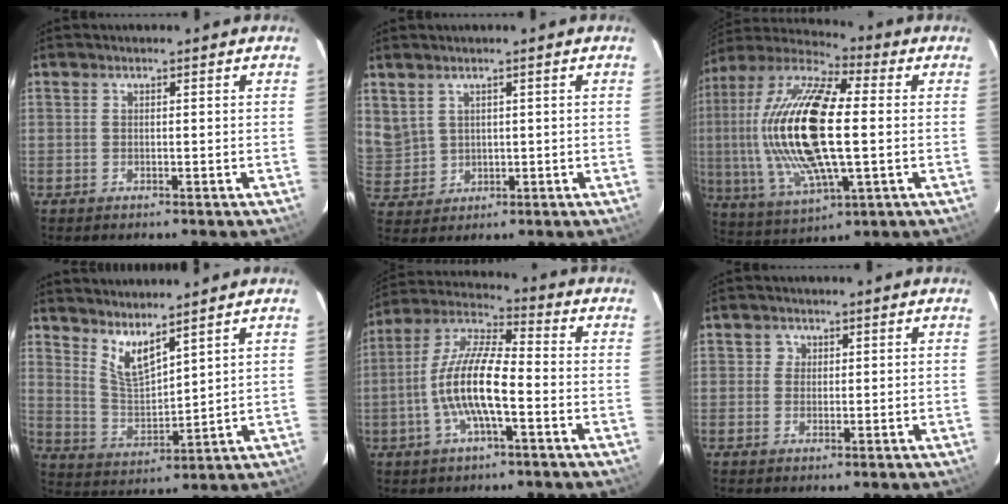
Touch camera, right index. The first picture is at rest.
{"total": 6.5, "force": [3.2, 5.2, 2.3], "torque": [-0.053, 0.011, 0.087]}
{"total": 23.7, "force": [0.7, 8.3, 22.2], "torque": [-0.443, 0.000, 0.009]}
{"total": 7.3, "force": [5.6, 1.7, 4.3], "torque": [-0.081, -0.013, 0.116]}
{"total": 12.9, "force": [-3.4, 3.2, 12.1], "torque": [-0.245, 0.005, -0.070]}
{"total": 1.9, "force": [0.4, 1.8, 0.0], "torque": [0.009, 0.010, 0.002]}